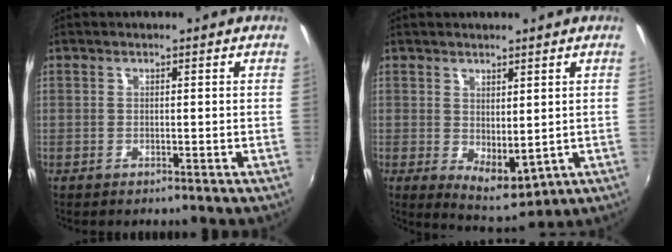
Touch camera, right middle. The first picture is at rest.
{"total": 6.2, "force": [0.9, 3.5, 5.0], "torque": [-0.071, -0.012, 0.028]}